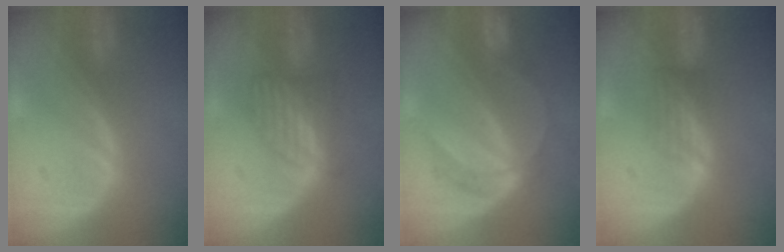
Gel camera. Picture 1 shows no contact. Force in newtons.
{"total": 6.2, "press": 5.5, "slide": 2.9}
{"total": 4.9, "press": 4.9, "slide": 0.2}
{"total": 3.2, "press": 2.9, "slide": 1.4}